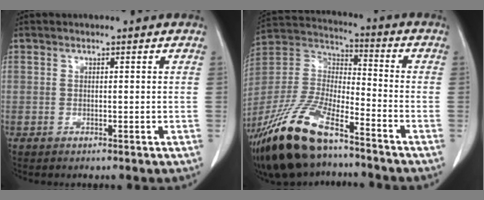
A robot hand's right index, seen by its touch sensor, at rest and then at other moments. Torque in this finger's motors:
{"motor_torque": [1.33, -0.81, 0.84, 0.11]}